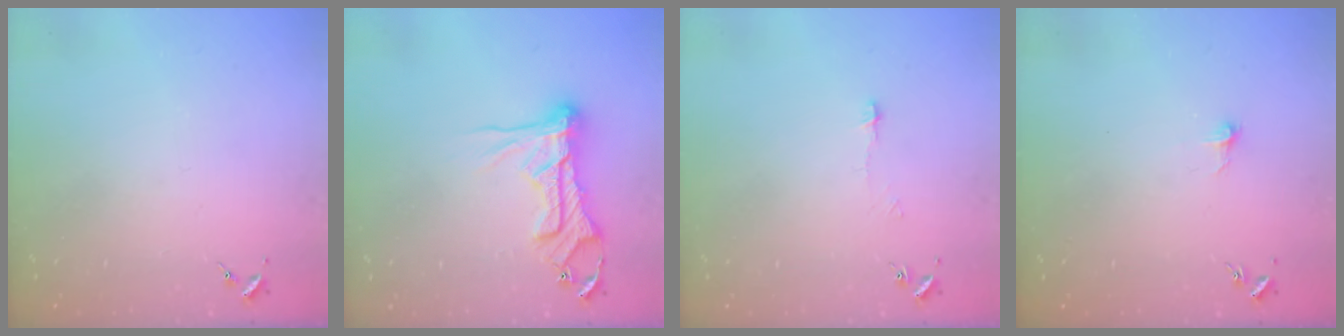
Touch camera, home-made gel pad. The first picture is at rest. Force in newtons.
{"total": 14.3, "press": 14.2, "slide": 1.6}
{"total": 3.2, "press": 3.2, "slide": 0.3}
{"total": 4.7, "press": 4.7, "slide": 0.4}